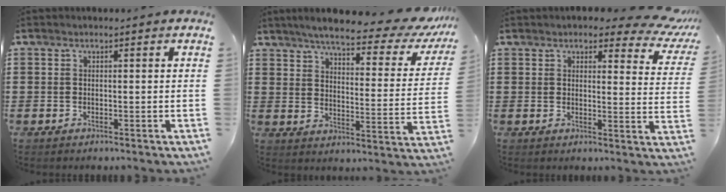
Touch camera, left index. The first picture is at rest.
{"total": 7.3, "force": [6.2, 0.8, 3.7], "torque": [-0.084, -0.040, 0.102]}
{"total": 4.8, "force": [4.0, 1.2, 2.3], "torque": [-0.037, -0.021, 0.067]}